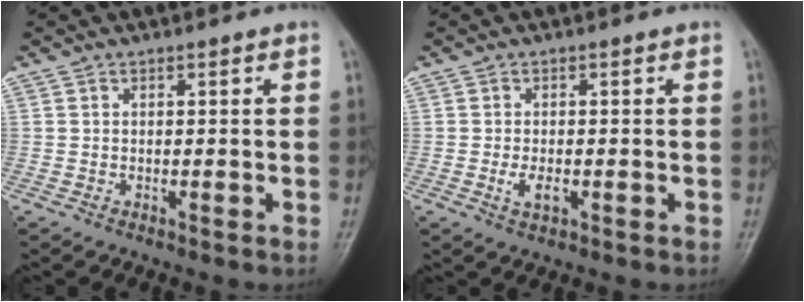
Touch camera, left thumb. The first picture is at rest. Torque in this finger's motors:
{"motor_torque": [-0.24, 0.28, 0.22, 0.00, 0.00]}